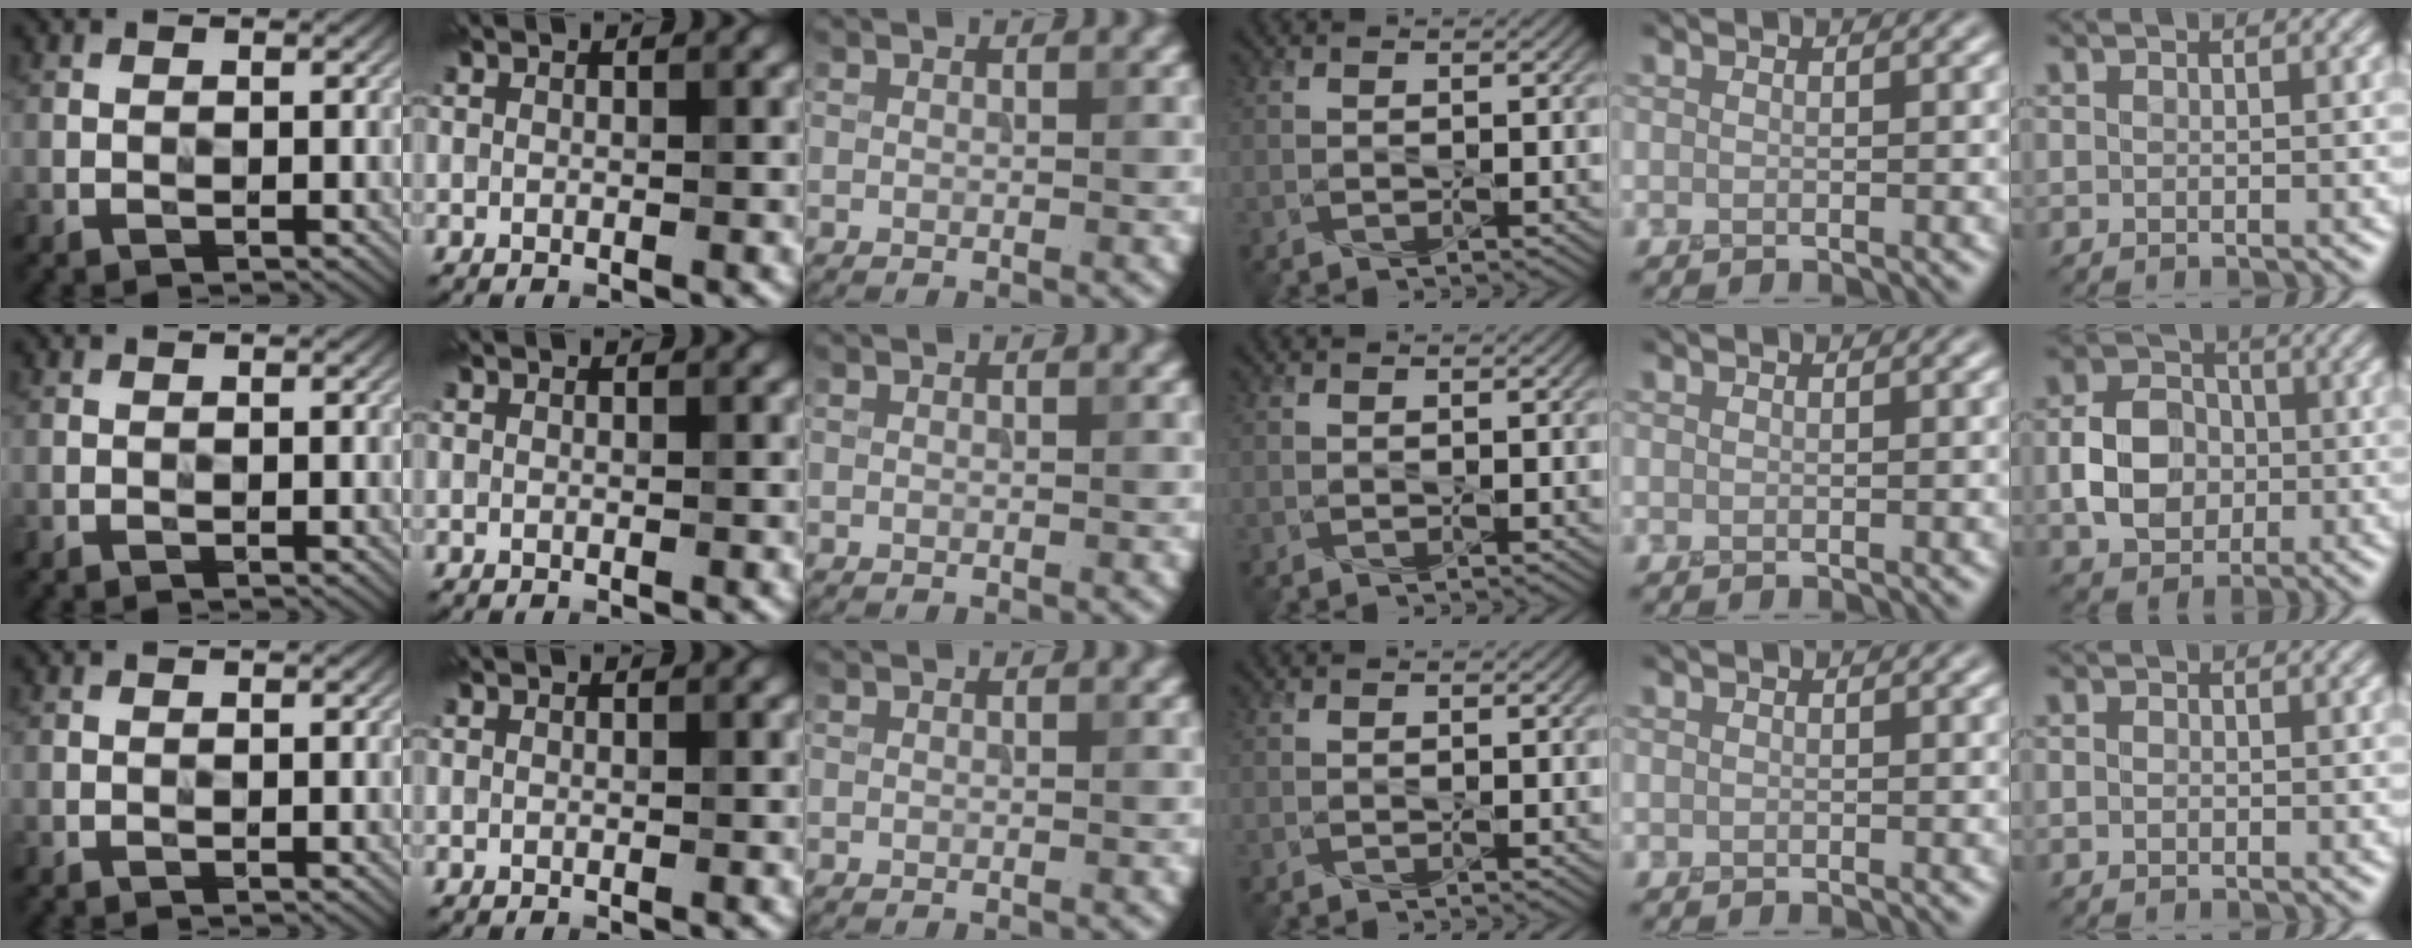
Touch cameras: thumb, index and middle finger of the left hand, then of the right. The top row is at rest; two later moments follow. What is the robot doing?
{"motion": "press", "object": "button"}